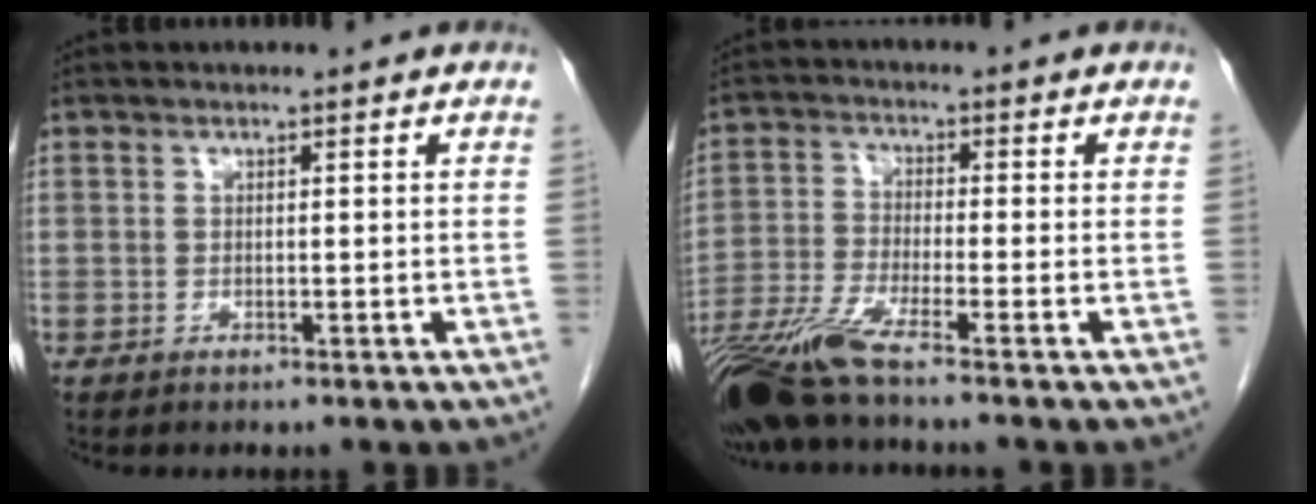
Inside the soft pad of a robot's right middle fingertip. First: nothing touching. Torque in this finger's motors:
{"motor_torque": [1.22, -0.92, 0.45, 0.15]}